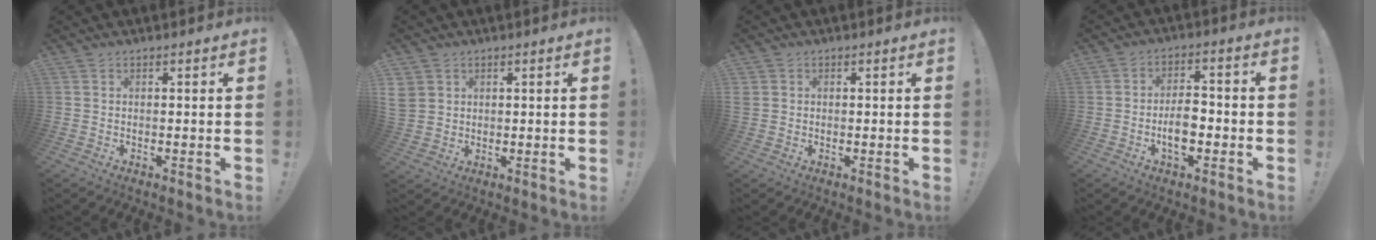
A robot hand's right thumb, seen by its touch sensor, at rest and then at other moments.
{"total": 4.5, "force": [1.9, 3.9, 1.3], "torque": [-0.026, -0.009, 0.038]}
{"total": 1.8, "force": [0.3, 1.7, 0.5], "torque": [-0.010, 0.005, 0.007]}
{"total": 7.7, "force": [-2.6, 4.1, 6.1], "torque": [-0.103, 0.006, -0.050]}